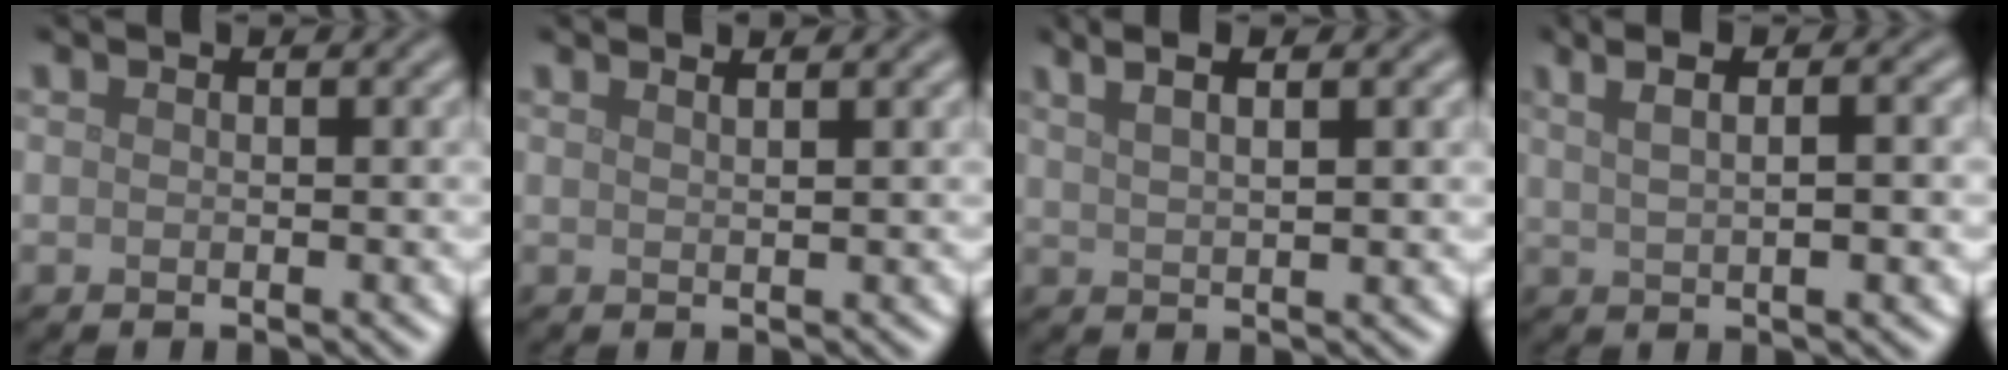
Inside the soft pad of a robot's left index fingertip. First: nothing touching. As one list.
[{"total": 2.0, "force": [1.4, 0.8, 1.2], "torque": [0.004, 0.005, -0.004]}, {"total": 4.6, "force": [2.8, 1.7, 3.3], "torque": [-0.033, 0.018, 0.020]}, {"total": 6.8, "force": [2.6, 2.9, 5.5], "torque": [-0.060, 0.030, 0.017]}]